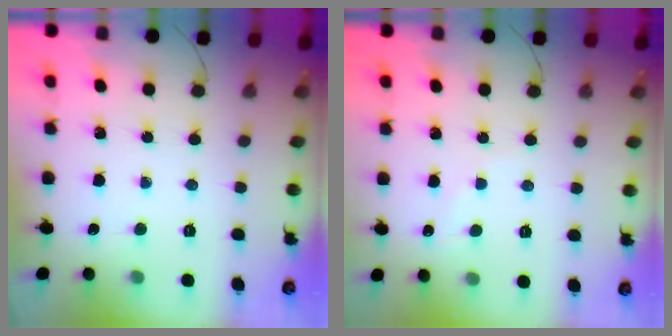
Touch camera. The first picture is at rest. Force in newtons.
{"total": 3.5, "press": 3.3, "slide": 1.1}